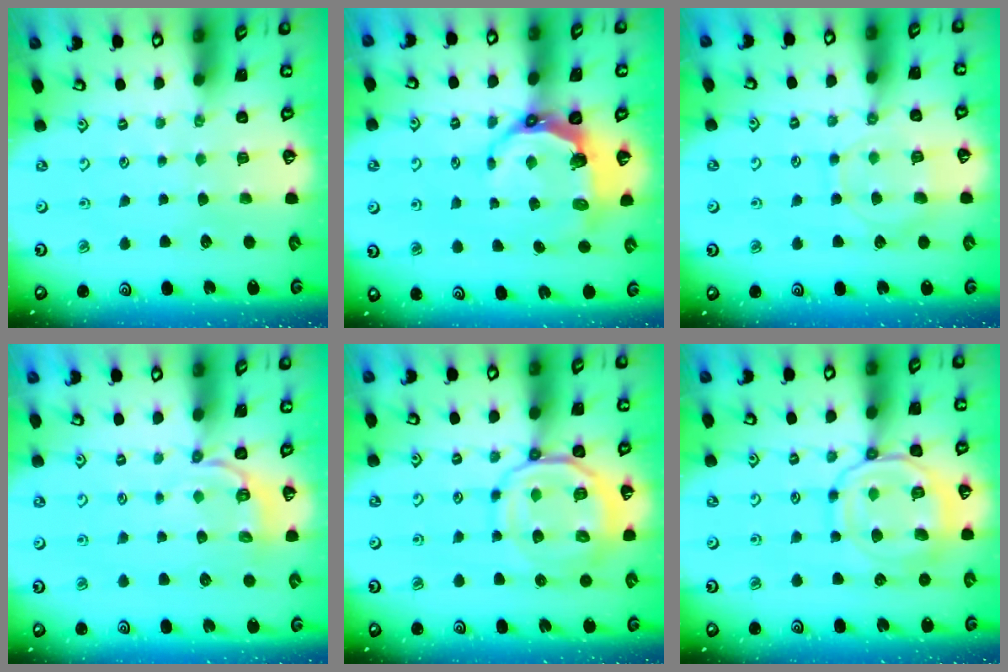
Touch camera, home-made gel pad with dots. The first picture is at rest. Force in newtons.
{"total": 7.3, "press": 5.9, "slide": 4.3}
{"total": 9.5, "press": 9.4, "slide": 1.0}
{"total": 5.5, "press": 5.1, "slide": 1.9}
{"total": 14.0, "press": 14.0, "slide": 1.5}
{"total": 14.7, "press": 14.6, "slide": 1.4}